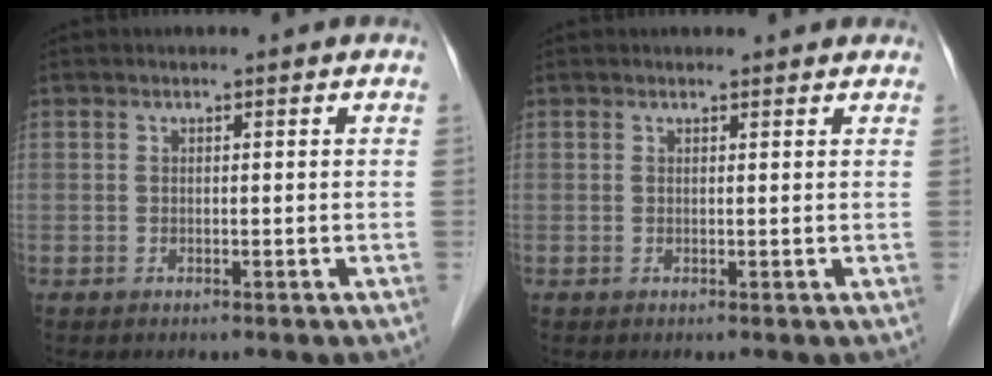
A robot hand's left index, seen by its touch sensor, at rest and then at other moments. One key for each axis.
{"total": 2.4, "fx": 2.2, "fy": 0.8, "fz": 0.4, "tx": -0.007, "ty": 0.006, "tz": 0.017}